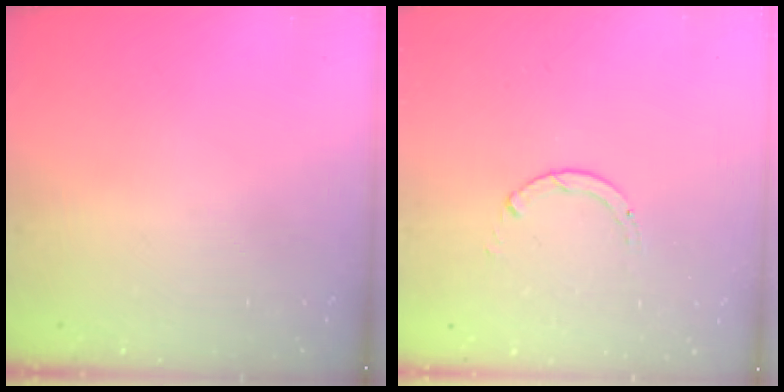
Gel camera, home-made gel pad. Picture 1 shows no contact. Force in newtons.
{"total": 0.8, "press": 0.7, "slide": 0.1}